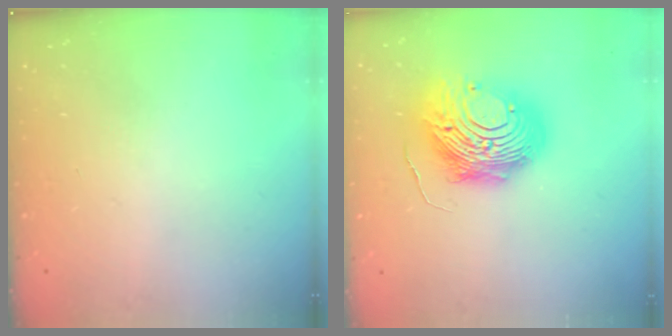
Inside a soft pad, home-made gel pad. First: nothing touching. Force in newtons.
{"total": 15.7, "press": 15.6, "slide": 1.5}